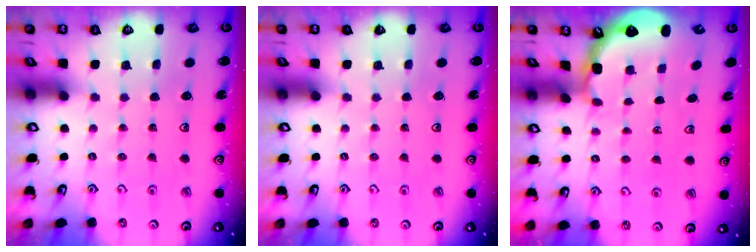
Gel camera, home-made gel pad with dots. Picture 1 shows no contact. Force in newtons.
{"total": 0.0}
{"total": 1.4, "press": 1.4, "slide": 0.1}